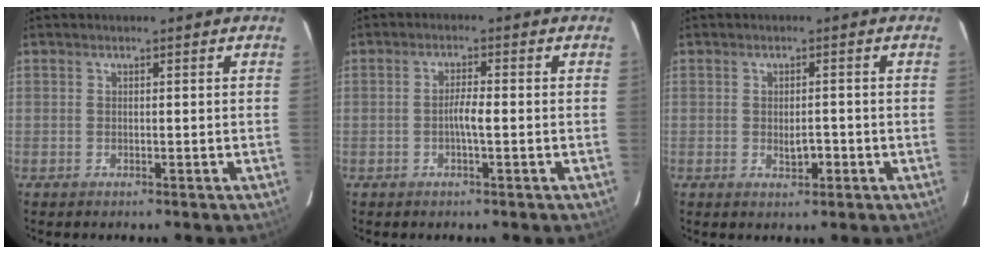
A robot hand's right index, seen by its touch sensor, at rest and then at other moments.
{"total": 2.6, "force": [-0.6, 0.2, 2.6], "torque": [-0.046, 0.002, -0.012]}
{"total": 2.4, "force": [-0.7, 1.0, 2.1], "torque": [-0.034, 0.000, -0.006]}